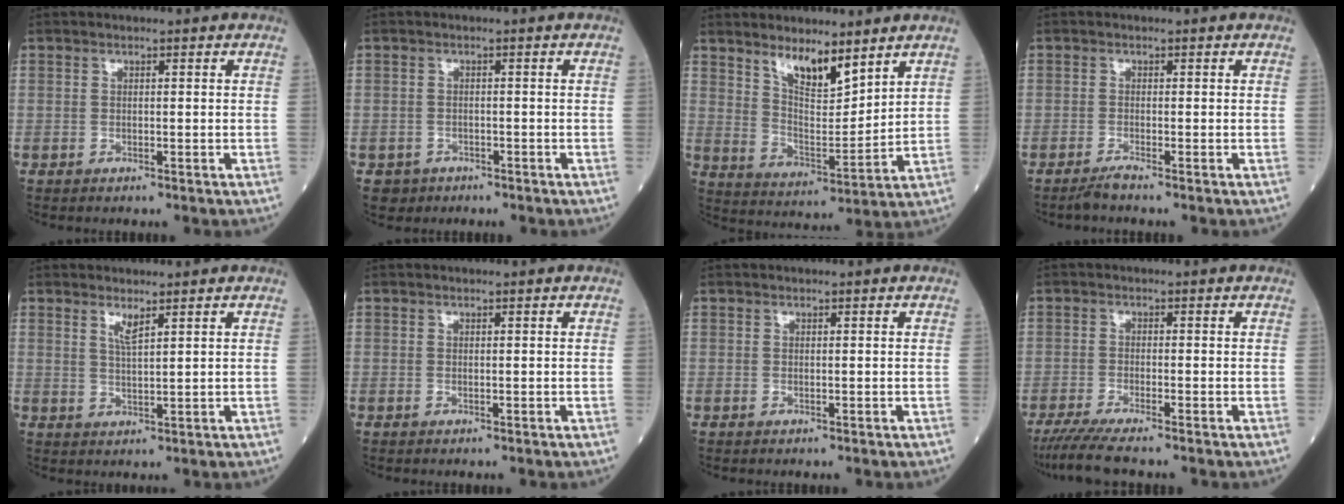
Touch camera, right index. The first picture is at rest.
{"total": 2.3, "force": [-1.3, 1.9, -0.2], "torque": [-0.001, 0.010, -0.018]}
{"total": 8.1, "force": [6.1, 2.2, 4.9], "torque": [-0.090, -0.013, 0.116]}
{"total": 1.4, "force": [-1.2, -0.4, 0.5], "torque": [-0.016, -0.003, -0.028]}
{"total": 2.2, "force": [1.5, 0.0, 1.7], "torque": [-0.037, -0.007, 0.031]}
{"total": 0.0}
{"total": 0.0}
{"total": 5.2, "force": [-4.3, -0.4, 3.0], "torque": [-0.053, -0.015, -0.078]}